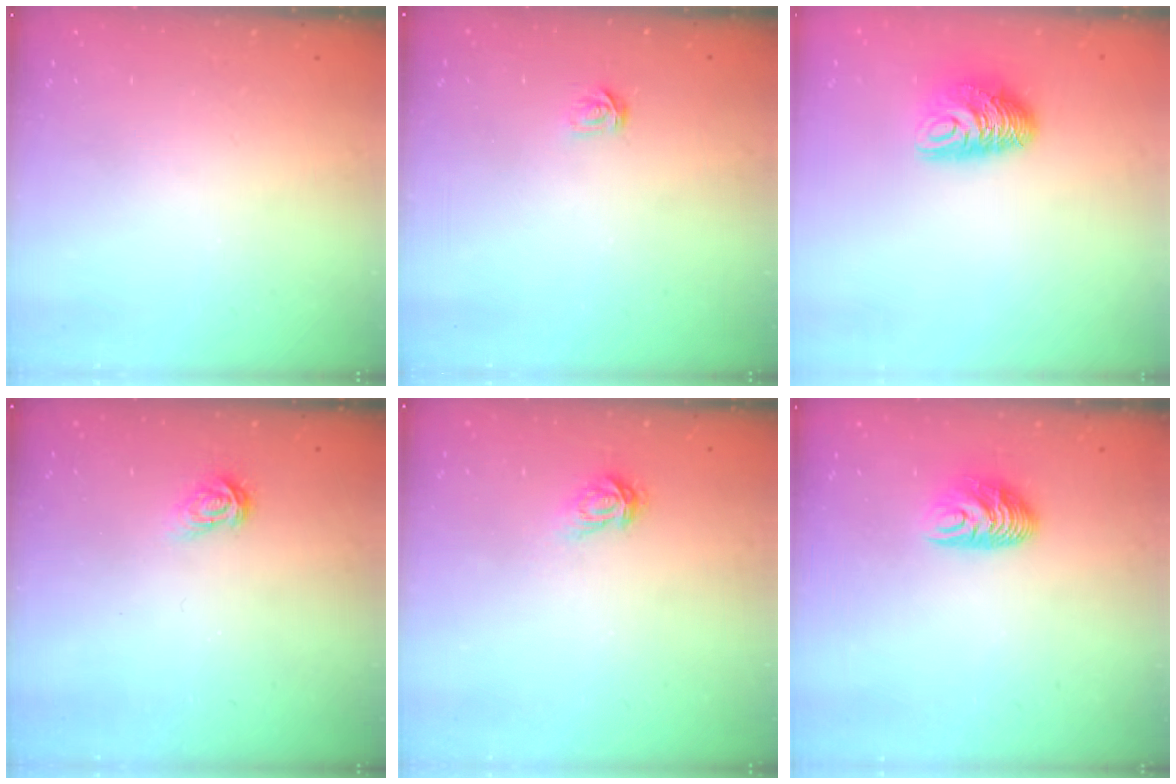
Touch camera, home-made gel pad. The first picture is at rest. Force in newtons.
{"total": 2.4, "press": 2.4, "slide": 0.2}
{"total": 9.3, "press": 9.3, "slide": 0.3}
{"total": 3.3, "press": 3.2, "slide": 0.4}
{"total": 3.5, "press": 3.5, "slide": 0.1}
{"total": 7.9, "press": 7.8, "slide": 1.0}